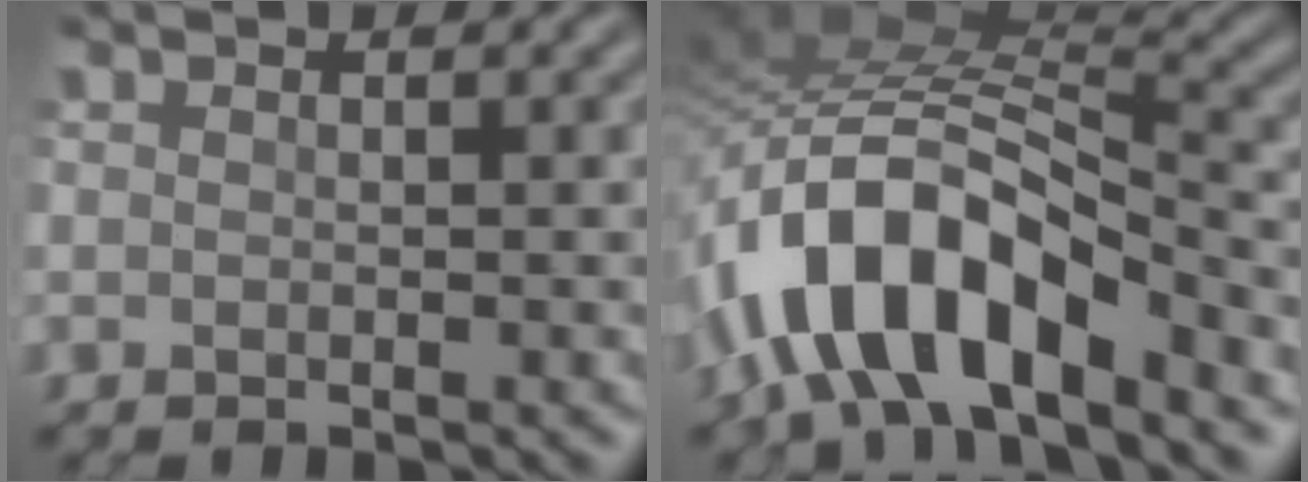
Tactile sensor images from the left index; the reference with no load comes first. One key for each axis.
{"total": 11.2, "fx": -5.8, "fy": 4.7, "fz": 8.3, "tx": -0.147, "ty": 0.012, "tz": -0.110}